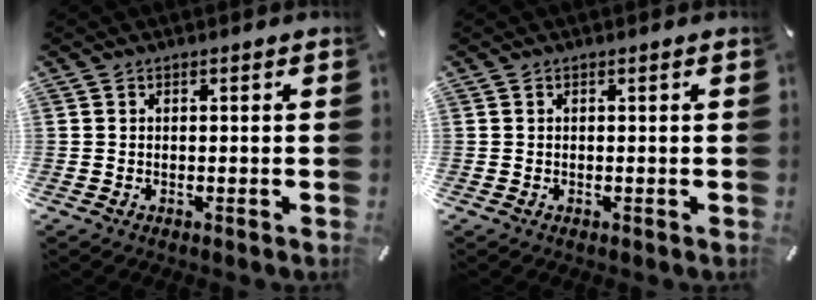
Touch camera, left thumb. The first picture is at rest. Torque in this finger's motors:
{"motor_torque": [-0.04, -0.23, 0.15, 0.11, 0.00]}